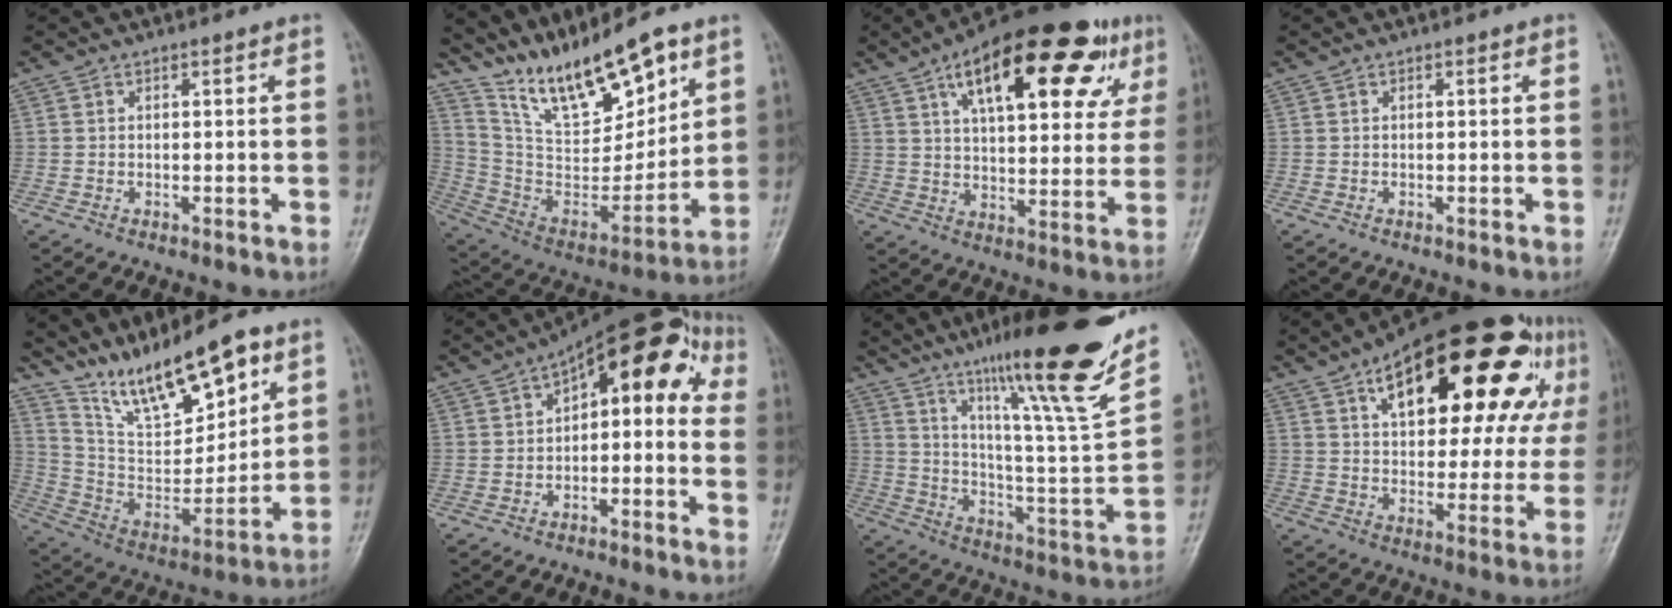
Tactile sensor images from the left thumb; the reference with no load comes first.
{"total": 18.5, "force": [13.3, 6.0, 11.4], "torque": [-0.149, -0.074, 0.254]}
{"total": 25.4, "force": [12.0, 10.4, 19.8], "torque": [-0.260, -0.001, 0.177]}
{"total": 0.0}
{"total": 18.2, "force": [12.5, 5.9, 11.8], "torque": [-0.164, -0.062, 0.234]}
{"total": 12.6, "force": [0.6, 6.8, 10.6], "torque": [-0.106, 0.061, -0.004]}
{"total": 26.0, "force": [17.1, 2.8, 19.4], "torque": [-0.275, -0.070, 0.279]}
{"total": 30.6, "force": [13.5, 13.9, 23.6], "torque": [-0.304, 0.016, 0.197]}